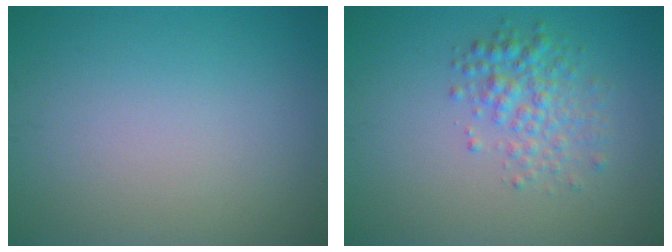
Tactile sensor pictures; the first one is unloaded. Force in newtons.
{"total": 3.0, "press": 3.0, "slide": 0.1}